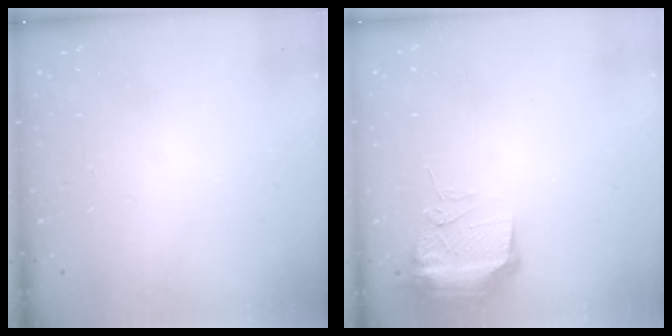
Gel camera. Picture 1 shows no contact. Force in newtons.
{"total": 16.8, "press": 12.6, "slide": 11.1}